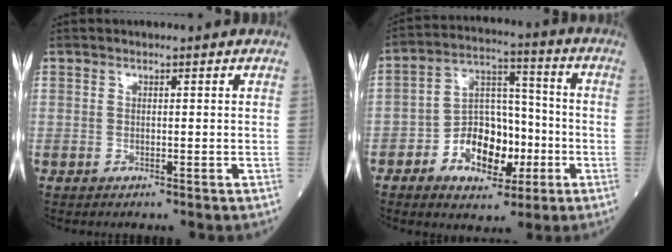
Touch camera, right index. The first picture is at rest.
{"total": 11.3, "force": [-4.0, 6.7, 8.2], "torque": [-0.145, 0.026, -0.062]}